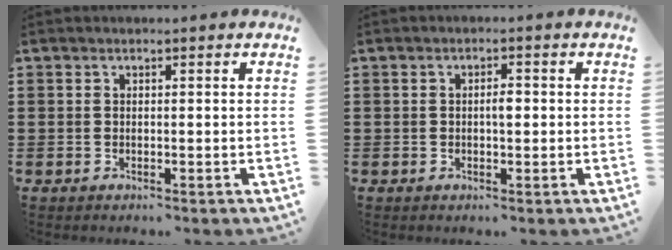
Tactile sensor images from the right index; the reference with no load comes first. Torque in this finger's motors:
{"motor_torque": [0.47, -0.15, 0.07, 0.02]}